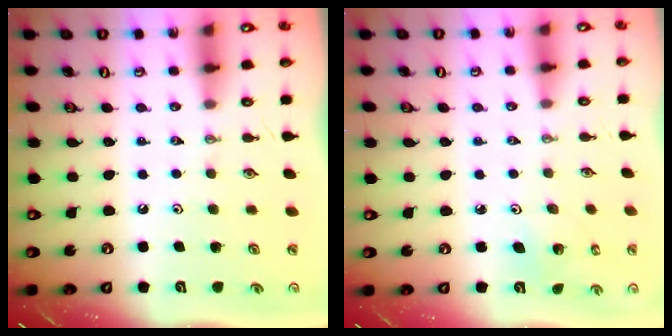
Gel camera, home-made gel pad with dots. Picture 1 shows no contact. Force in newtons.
{"total": 3.0, "press": 3.0, "slide": 0.2}